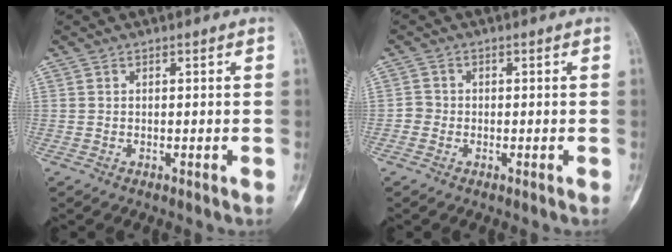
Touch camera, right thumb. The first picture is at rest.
{"total": 1.7, "force": [-0.6, 1.5, 0.3], "torque": [0.001, 0.007, -0.019]}